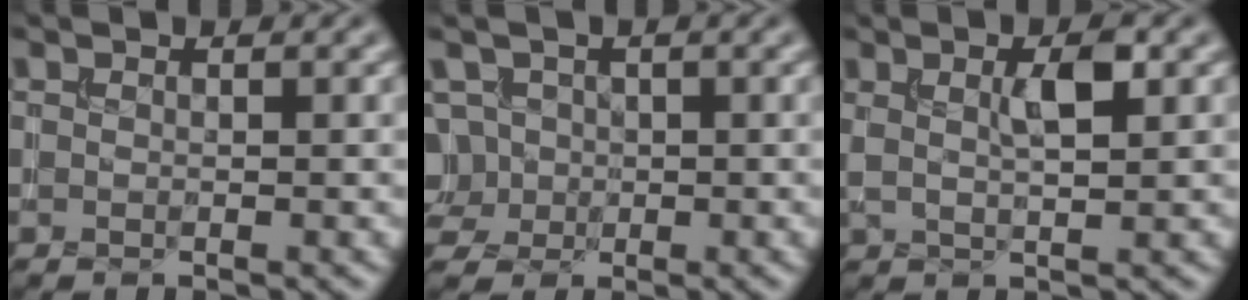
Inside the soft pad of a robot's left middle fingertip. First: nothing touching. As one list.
[{"total": 4.2, "force": [0.1, 3.9, 1.7], "torque": [-0.032, 0.030, -0.006]}, {"total": 3.0, "force": [1.1, 0.7, 2.7], "torque": [-0.049, 0.003, 0.018]}]